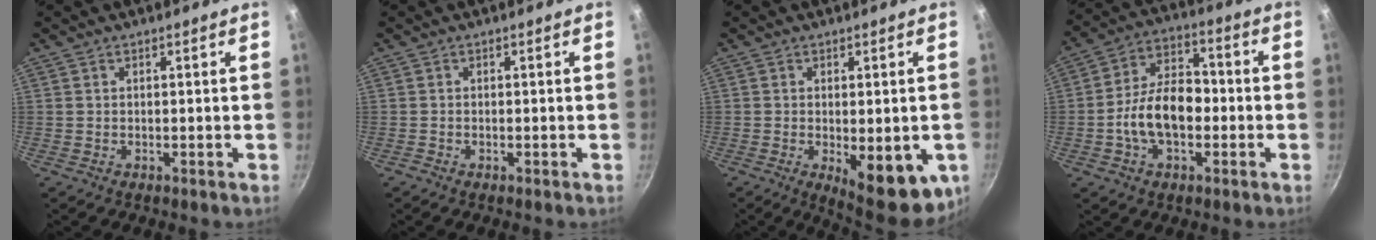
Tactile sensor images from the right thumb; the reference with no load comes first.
{"total": 0.0}
{"total": 14.3, "force": [-3.5, 5.6, 12.7], "torque": [-0.137, -0.015, -0.033]}
{"total": 13.0, "force": [-2.5, 8.1, 9.9], "torque": [-0.144, 0.039, -0.056]}